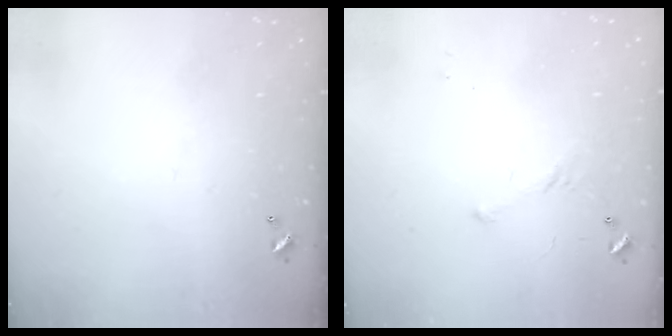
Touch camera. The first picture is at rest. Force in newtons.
{"total": 4.7, "press": 4.6, "slide": 0.9}